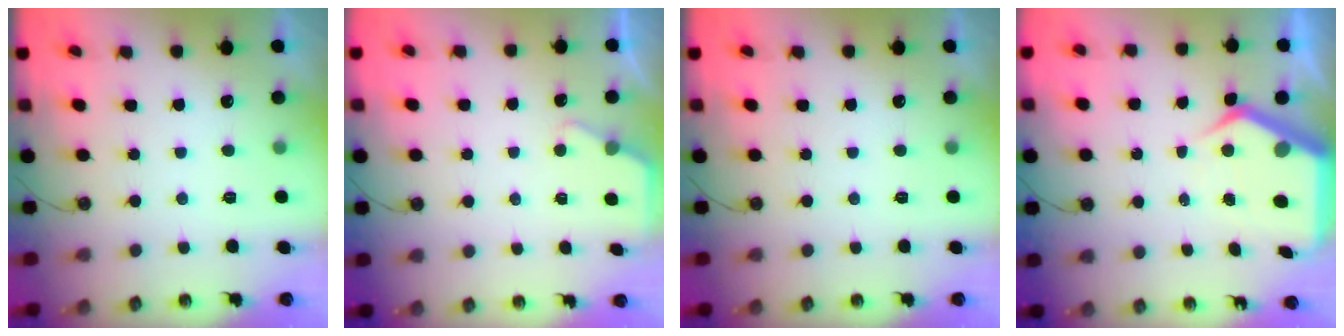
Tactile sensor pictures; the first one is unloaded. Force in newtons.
{"total": 2.2, "press": 2.2, "slide": 0.3}
{"total": 0.0}
{"total": 7.5, "press": 7.5, "slide": 0.5}